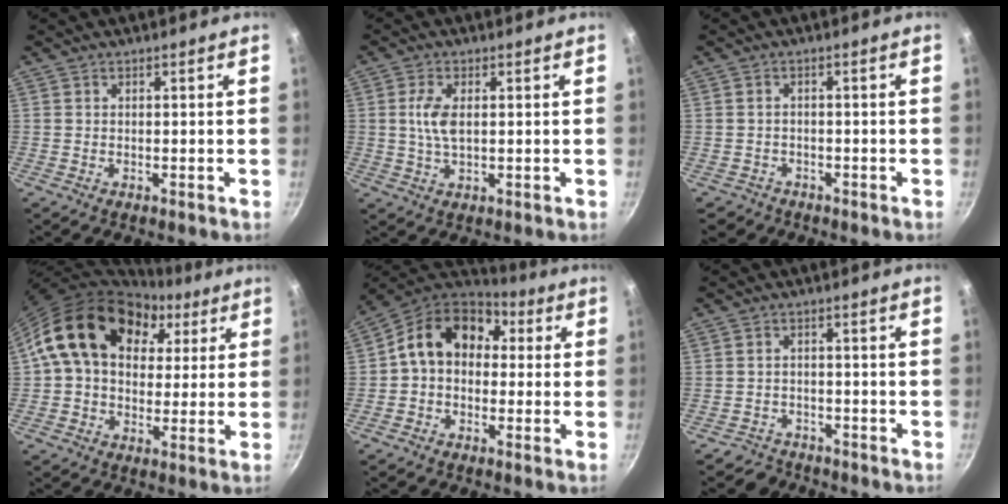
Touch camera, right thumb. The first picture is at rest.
{"total": 5.1, "force": [0.7, 2.4, 4.5], "torque": [-0.092, 0.002, 0.013]}
{"total": 3.3, "force": [-1.7, 2.7, 0.7], "torque": [-0.006, 0.025, -0.020]}
{"total": 18.7, "force": [6.6, 13.3, 11.3], "torque": [-0.167, 0.012, 0.100]}
{"total": 13.9, "force": [2.1, 10.6, 8.8], "torque": [-0.113, 0.035, 0.012]}
{"total": 3.9, "force": [-3.1, 2.4, -0.3], "torque": [0.020, 0.045, -0.051]}